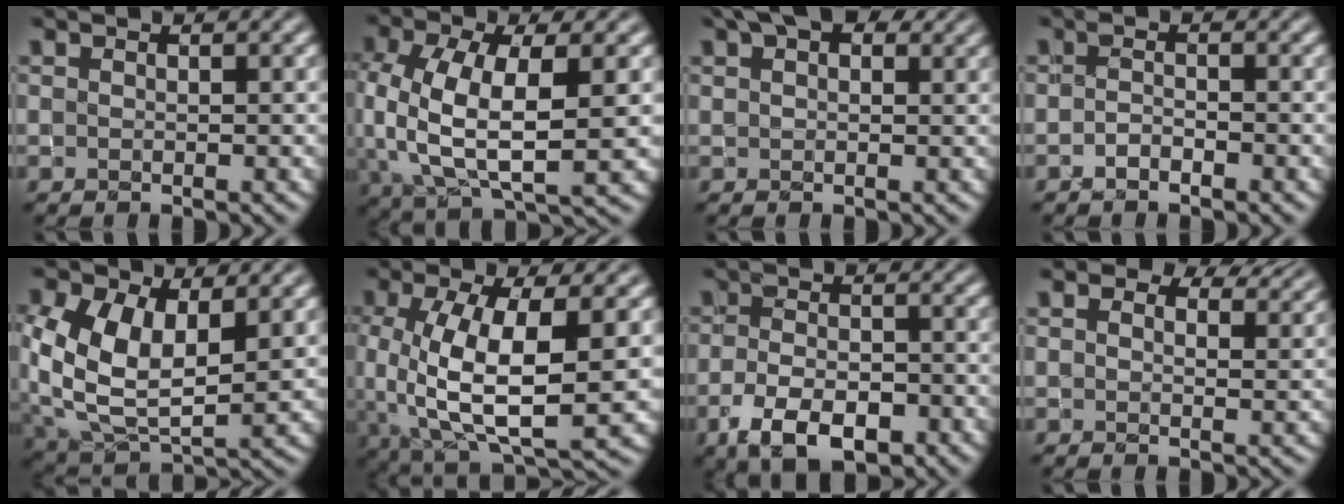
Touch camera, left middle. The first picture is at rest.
{"total": 9.7, "force": [0.4, 4.8, 8.4], "torque": [-0.180, -0.006, 0.010]}
{"total": 5.0, "force": [3.2, 2.4, 2.9], "torque": [-0.039, 0.018, 0.033]}
{"total": 1.0, "force": [-0.8, 0.3, 0.5], "torque": [-0.013, 0.002, -0.018]}
{"total": 8.9, "force": [1.9, 5.5, 6.8], "torque": [-0.162, -0.004, 0.036]}
{"total": 9.8, "force": [-0.1, 4.1, 8.8], "torque": [-0.176, -0.014, 0.005]}
{"total": 5.7, "force": [-3.1, 2.9, 3.9], "torque": [-0.072, -0.005, -0.055]}
{"total": 4.8, "force": [3.6, 2.5, 2.0], "torque": [-0.035, 0.004, 0.035]}